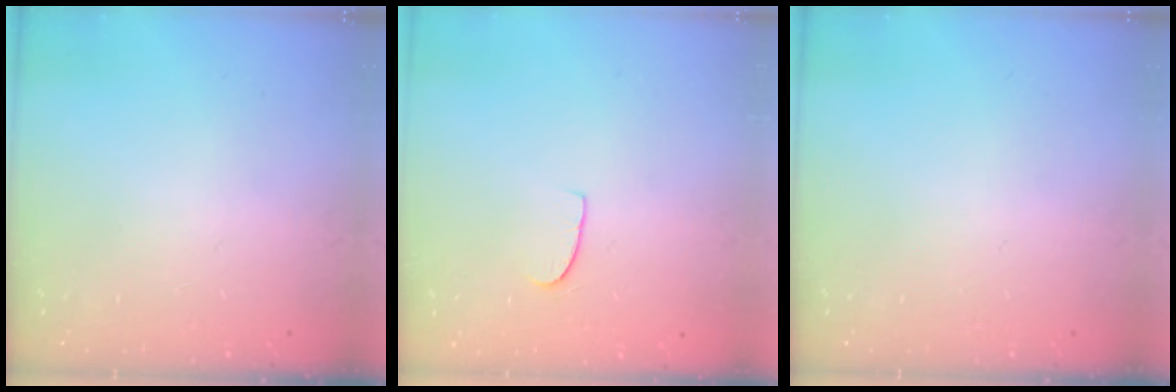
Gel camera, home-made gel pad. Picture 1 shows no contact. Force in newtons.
{"total": 5.4, "press": 5.4, "slide": 0.4}
{"total": 0.0}